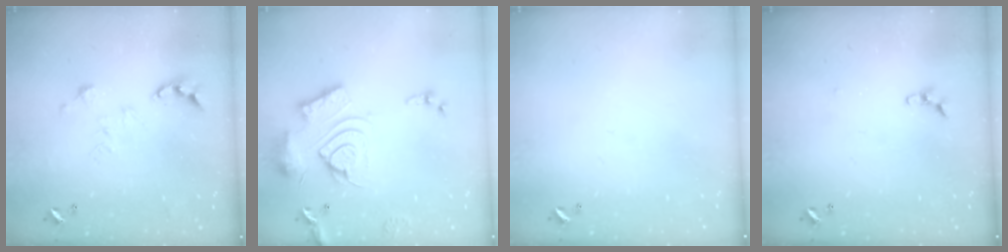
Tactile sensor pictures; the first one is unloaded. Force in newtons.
{"total": 17.0, "press": 17.0, "slide": 1.7}
{"total": 0.0}
{"total": 4.6, "press": 4.6, "slide": 0.6}